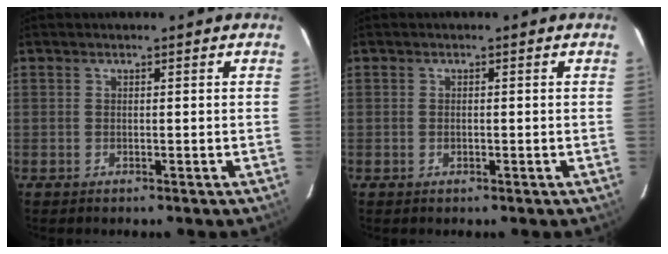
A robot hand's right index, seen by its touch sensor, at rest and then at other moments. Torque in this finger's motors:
{"motor_torque": [-0.06, -0.01, -0.02, 0.00]}